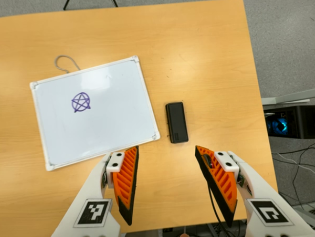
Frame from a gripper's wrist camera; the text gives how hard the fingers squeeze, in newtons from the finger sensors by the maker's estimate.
{"total": 0.0}